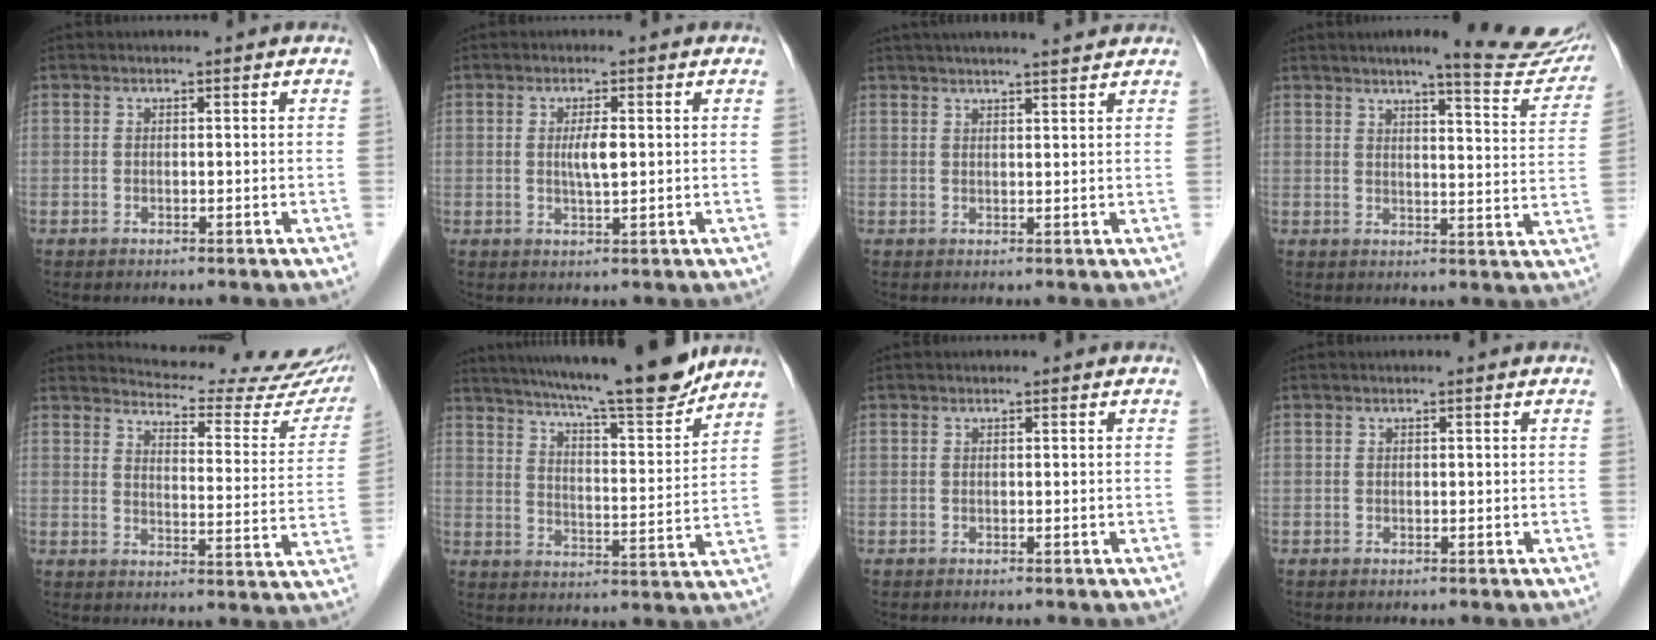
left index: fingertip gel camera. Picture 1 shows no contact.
{"total": 2.9, "force": [0.3, 0.4, 2.8], "torque": [-0.053, -0.002, 0.006]}
{"total": 9.5, "force": [8.4, 0.5, 4.4], "torque": [-0.067, 0.024, 0.107]}
{"total": 13.5, "force": [11.8, 1.4, 6.4], "torque": [-0.068, -0.022, 0.129]}
{"total": 21.6, "force": [20.5, 3.9, 5.7], "torque": [-0.062, -0.080, 0.228]}
{"total": 18.4, "force": [16.1, 0.6, 8.8], "torque": [-0.138, -0.014, 0.233]}
{"total": 0.0}
{"total": 0.0}